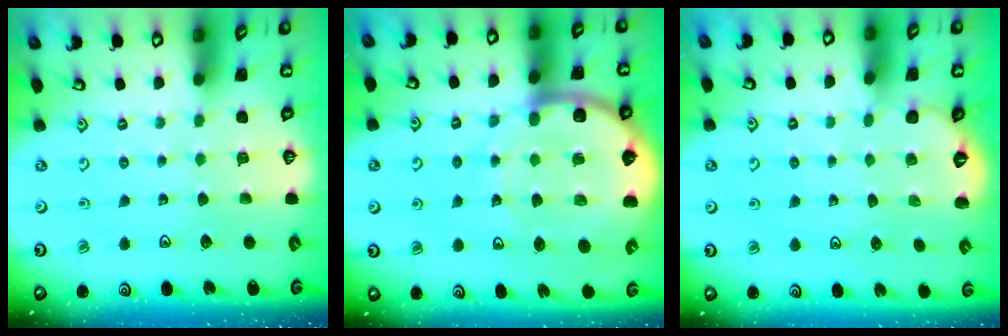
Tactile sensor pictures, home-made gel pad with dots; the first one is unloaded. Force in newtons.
{"total": 13.8, "press": 13.6, "slide": 2.6}
{"total": 1.9, "press": 0.7, "slide": 1.8}